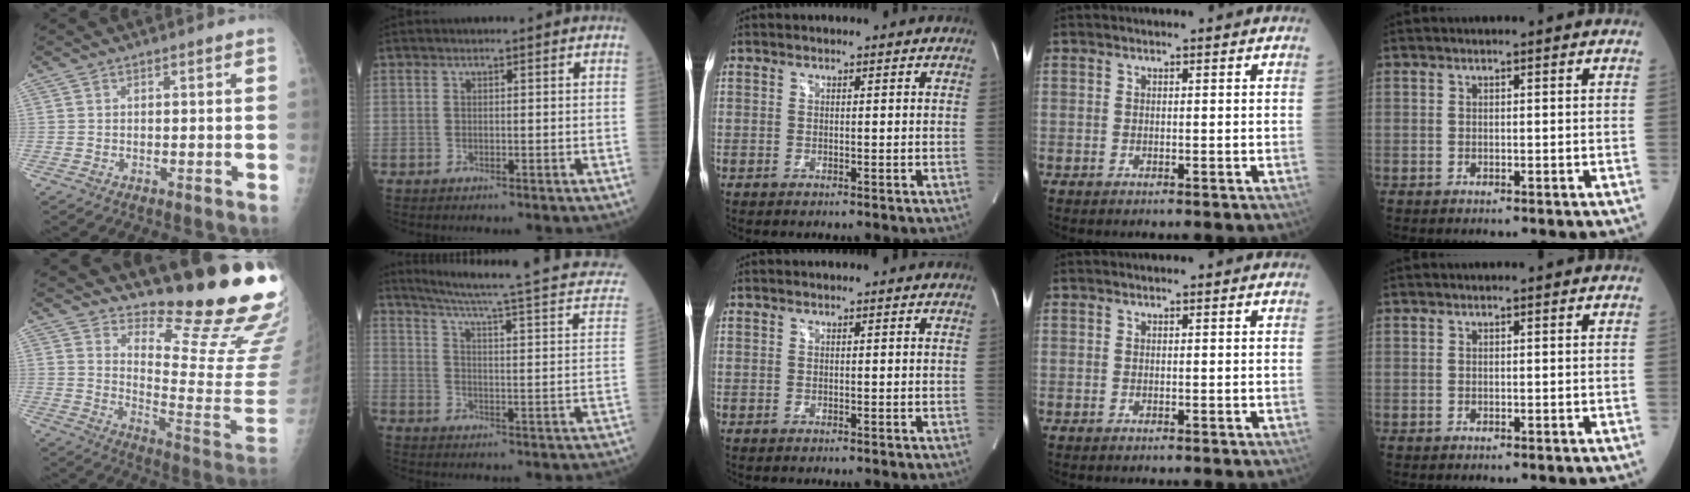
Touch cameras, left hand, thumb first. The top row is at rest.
{"thumb": {"total": 20.1, "force": [16.8, 2.8, 10.7], "torque": [-0.119, -0.181, 0.231]}, "index": {"total": 19.4, "force": [16.2, 0.7, 10.7], "torque": [-0.157, -0.044, 0.190]}}